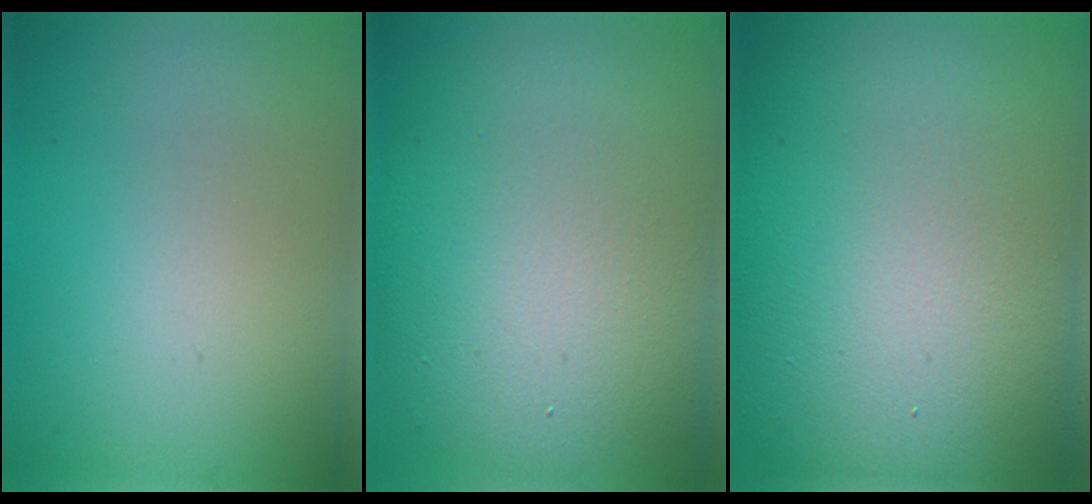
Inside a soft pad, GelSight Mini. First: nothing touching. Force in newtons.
{"total": 12.8, "press": 12.7, "slide": 0.8}
{"total": 19.4, "press": 19.4, "slide": 0.9}